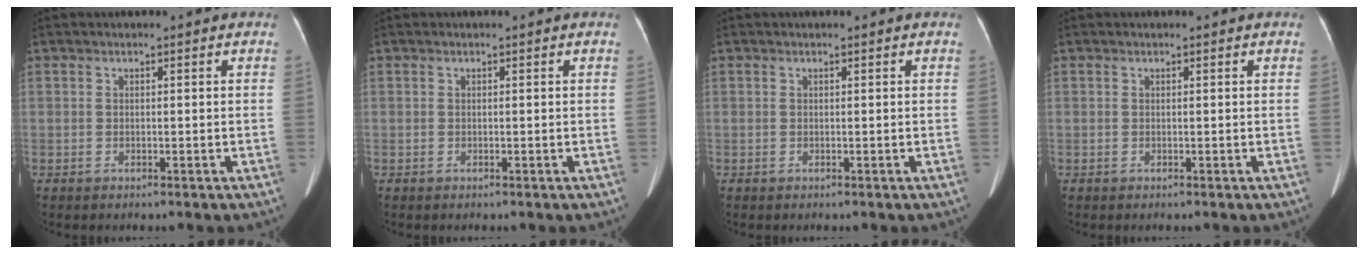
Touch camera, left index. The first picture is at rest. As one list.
[{"total": 0.0}, {"total": 0.0}, {"total": 0.0}]